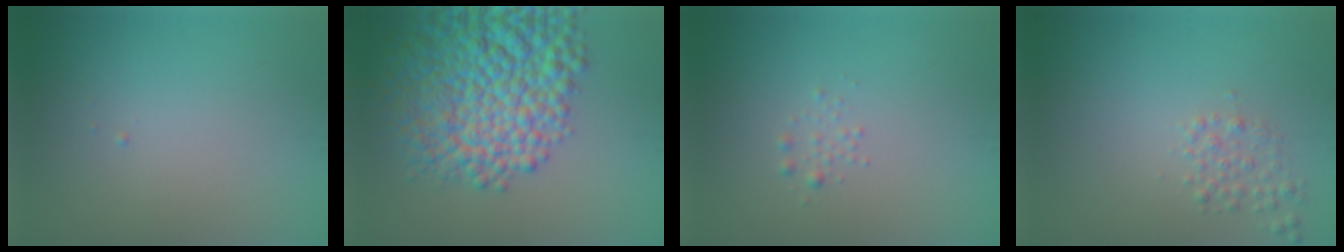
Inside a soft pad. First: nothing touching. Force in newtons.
{"total": 11.5, "press": 11.5, "slide": 0.5}
{"total": 0.8, "press": 0.8, "slide": 0.0}
{"total": 1.5, "press": 1.5, "slide": 0.0}